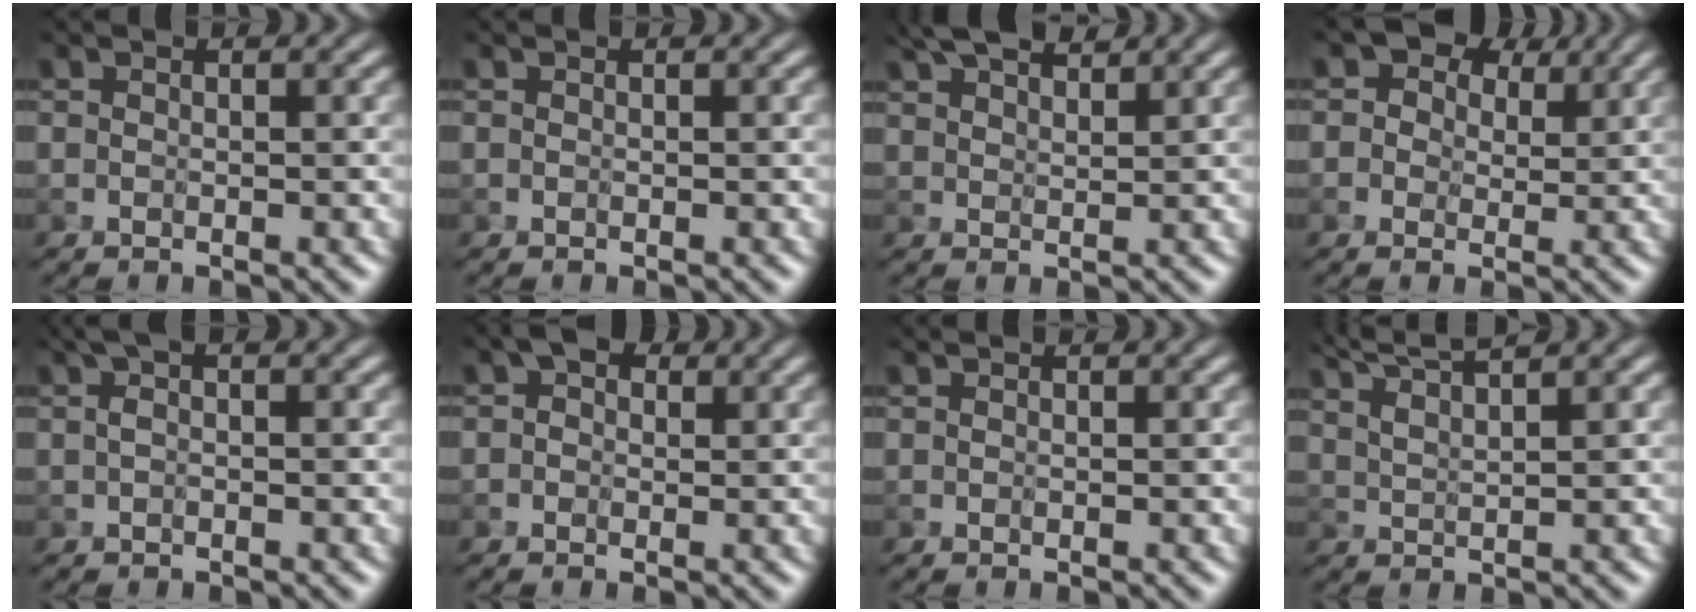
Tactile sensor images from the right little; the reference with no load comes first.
{"total": 0.0}
{"total": 4.5, "force": [3.6, 1.3, 2.3], "torque": [-0.042, 0.012, 0.063]}
{"total": 5.6, "force": [3.1, 3.8, 2.6], "torque": [-0.039, 0.003, 0.026]}
{"total": 2.5, "force": [1.1, 1.2, 1.9], "torque": [-0.036, 0.013, 0.004]}
{"total": 2.3, "force": [1.0, 1.4, 1.4], "torque": [-0.020, 0.004, 0.008]}
{"total": 0.0}
{"total": 5.5, "force": [4.3, 1.3, 3.2], "torque": [-0.046, 0.025, 0.053]}